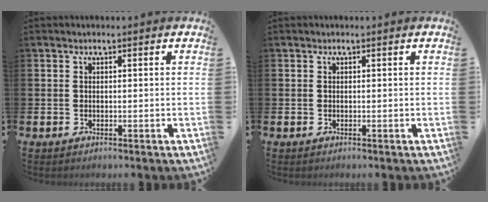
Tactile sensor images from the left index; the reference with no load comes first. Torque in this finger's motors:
{"motor_torque": [0.00, 0.00, 0.02, 0.01]}